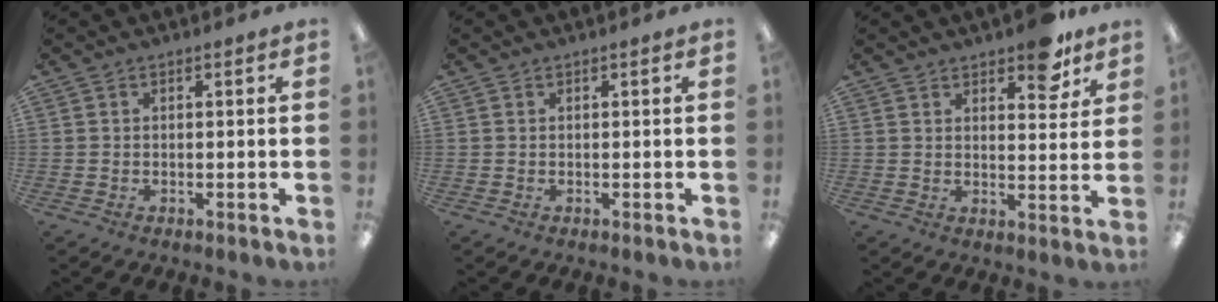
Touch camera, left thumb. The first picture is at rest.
{"total": 0.0}
{"total": 7.8, "force": [5.9, 3.1, 4.0], "torque": [-0.037, -0.033, 0.097]}